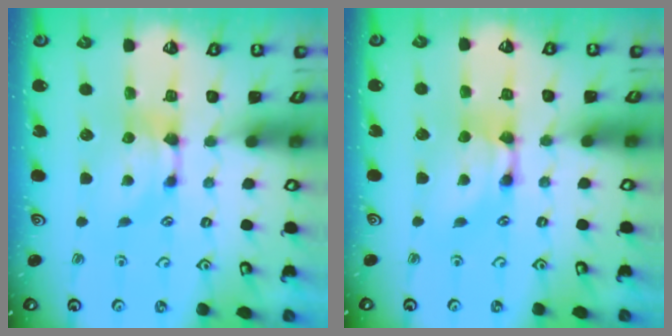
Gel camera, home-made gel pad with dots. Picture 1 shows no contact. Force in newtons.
{"total": 2.2, "press": 2.2, "slide": 0.1}